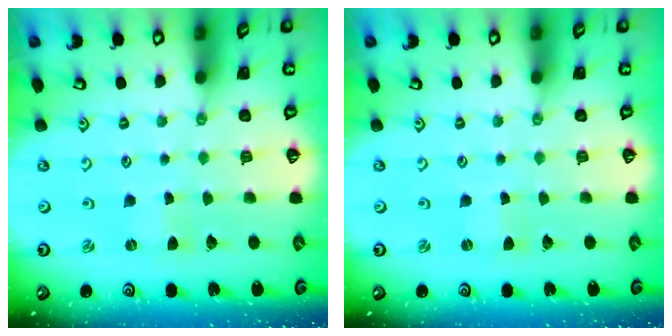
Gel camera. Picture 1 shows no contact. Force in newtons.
{"total": 0.0}